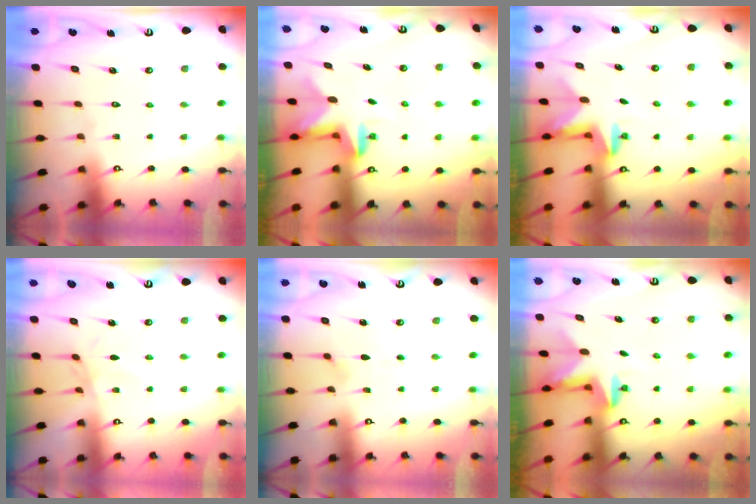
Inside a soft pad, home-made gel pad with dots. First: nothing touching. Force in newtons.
{"total": 2.5, "press": 2.5, "slide": 0.5}
{"total": 2.3, "press": 2.3, "slide": 0.4}
{"total": 2.2, "press": 2.2, "slide": 0.4}
{"total": 3.0, "press": 2.5, "slide": 1.6}
{"total": 2.4, "press": 2.3, "slide": 0.4}